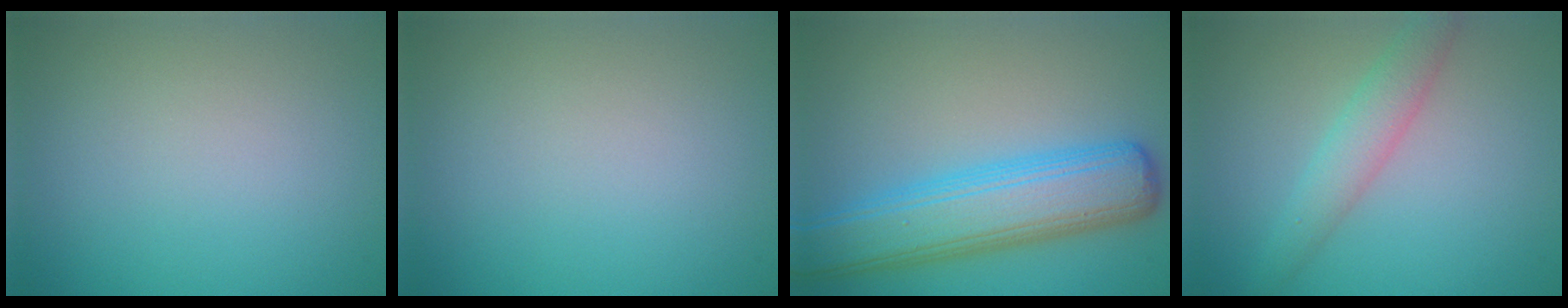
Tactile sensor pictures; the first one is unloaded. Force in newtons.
{"total": 0.0}
{"total": 7.8, "press": 7.8, "slide": 0.2}
{"total": 2.9, "press": 2.9, "slide": 0.1}